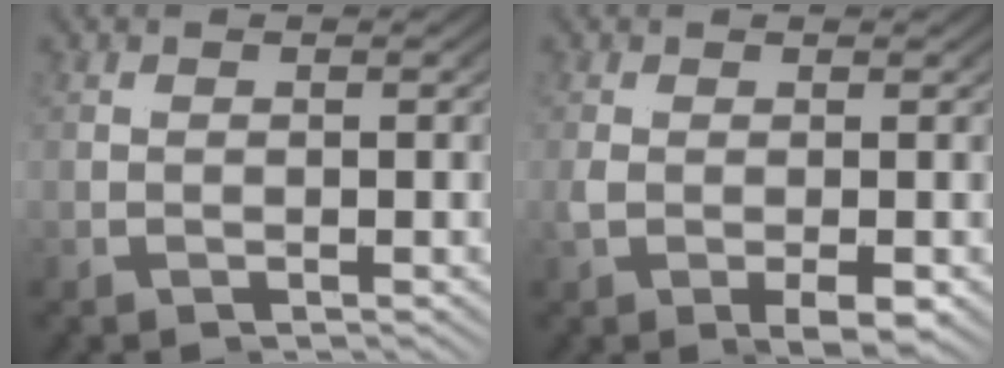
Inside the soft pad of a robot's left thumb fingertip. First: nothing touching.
{"total": 1.8, "force": [0.0, -1.4, 1.1], "torque": [-0.012, 0.016, -0.008]}